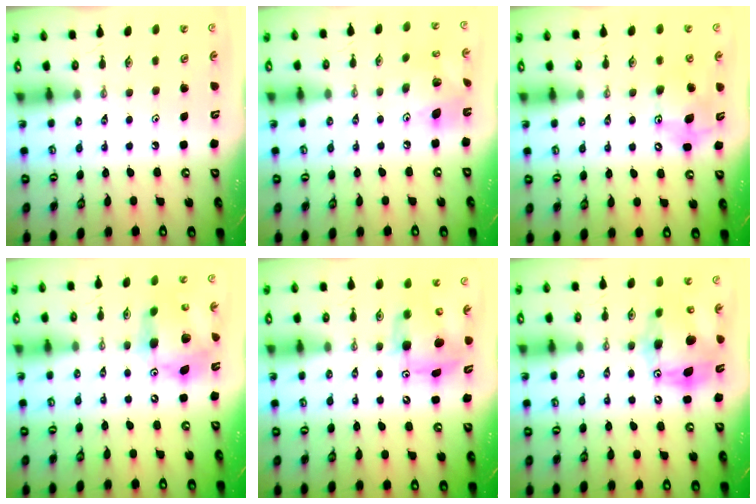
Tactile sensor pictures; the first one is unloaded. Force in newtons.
{"total": 12.2, "press": 12.1, "slide": 1.3}
{"total": 11.6, "press": 11.2, "slide": 2.9}
{"total": 14.5, "press": 14.4, "slide": 1.3}
{"total": 7.8, "press": 7.7, "slide": 1.5}
{"total": 15.0, "press": 14.7, "slide": 2.6}